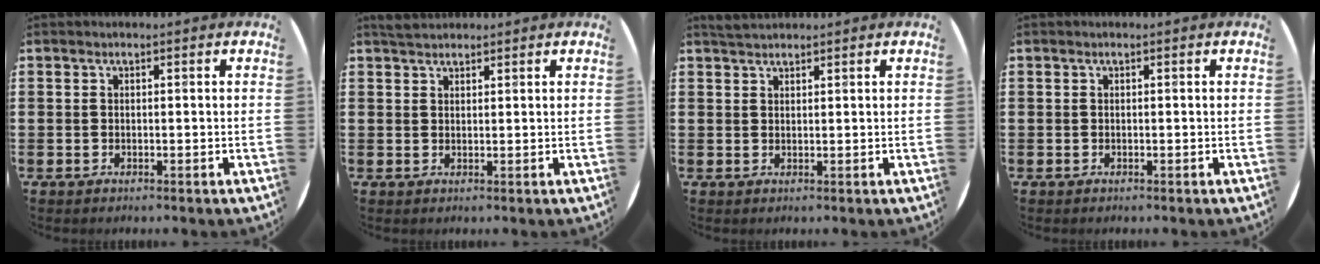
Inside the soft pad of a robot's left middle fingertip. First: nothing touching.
{"total": 2.0, "force": [1.9, 0.6, 0.4], "torque": [-0.003, 0.003, 0.034]}
{"total": 1.7, "force": [1.6, 0.3, 0.3], "torque": [-0.008, 0.005, 0.032]}
{"total": 0.0}